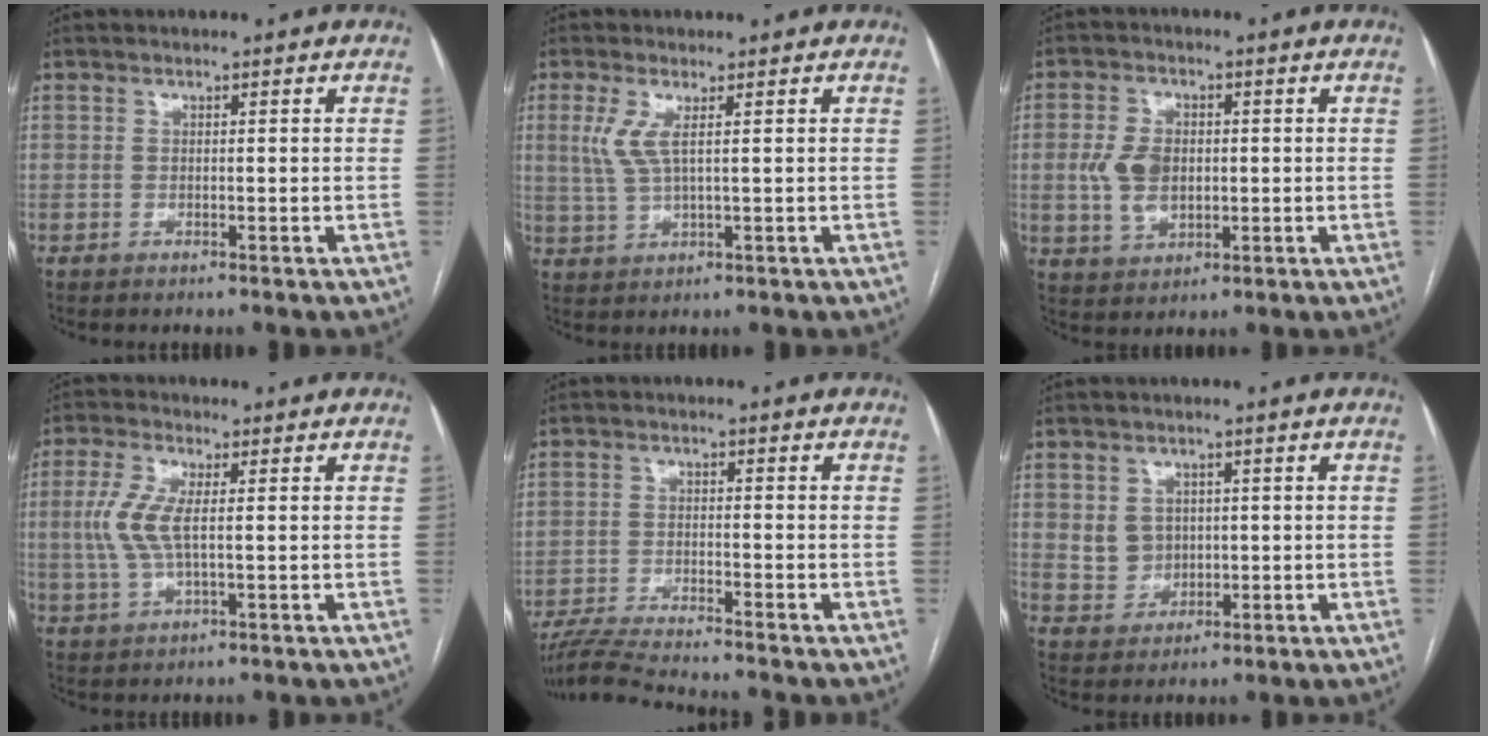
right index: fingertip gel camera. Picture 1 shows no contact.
{"total": 4.3, "force": [1.4, 0.7, 4.0], "torque": [-0.104, 0.003, 0.035]}
{"total": 6.7, "force": [0.0, 4.5, 5.0], "torque": [-0.109, 0.010, 0.010]}
{"total": 6.4, "force": [0.6, 2.0, 6.1], "torque": [-0.152, 0.001, 0.012]}
{"total": 7.6, "force": [-7.2, -0.5, 2.6], "torque": [-0.047, -0.019, -0.127]}
{"total": 4.4, "force": [0.7, 4.2, 1.3], "torque": [-0.025, 0.014, 0.022]}